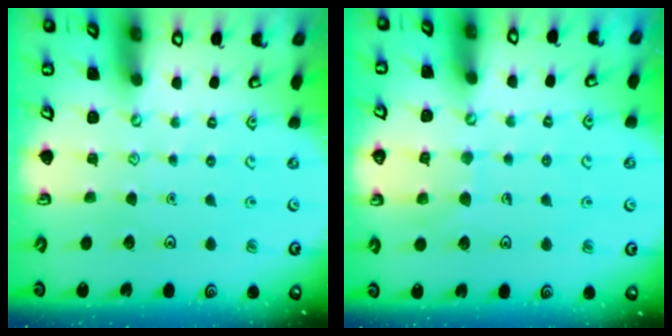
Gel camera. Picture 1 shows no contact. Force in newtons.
{"total": 7.1, "press": 7.1, "slide": 0.5}